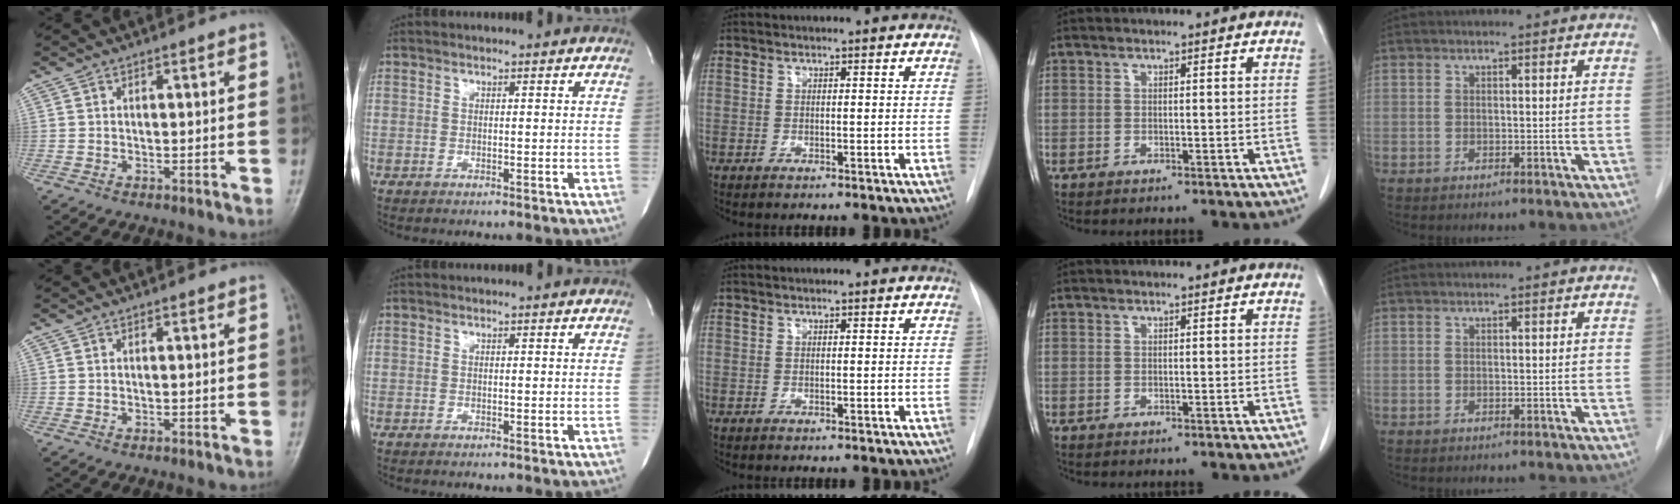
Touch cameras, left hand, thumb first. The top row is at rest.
{}